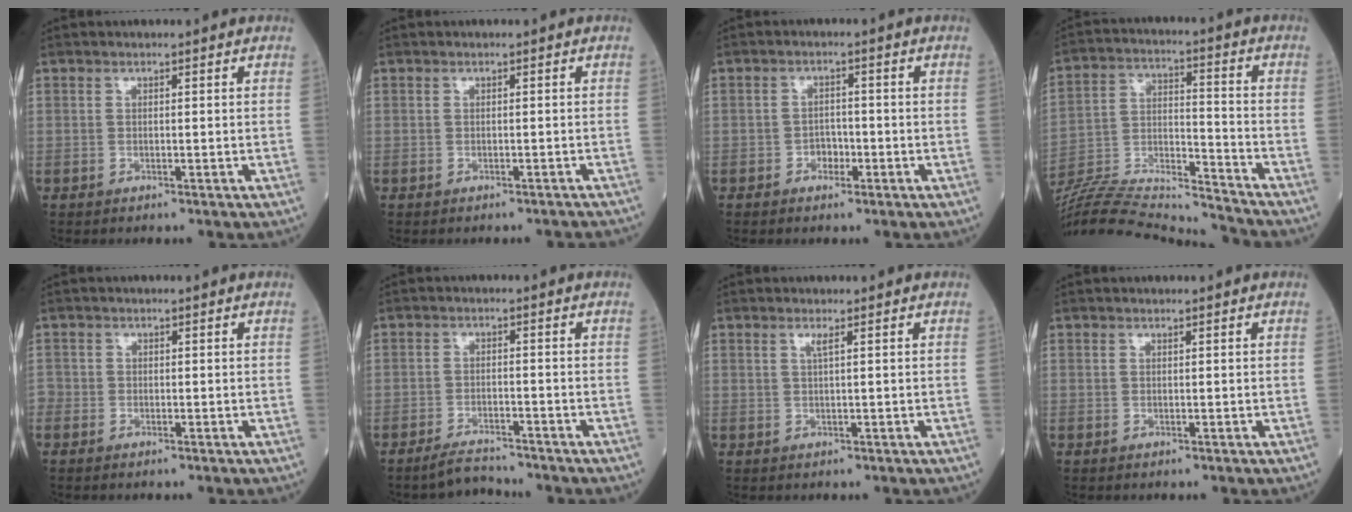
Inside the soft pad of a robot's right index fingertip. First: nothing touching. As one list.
[{"total": 2.5, "force": [-2.4, 0.2, 0.6], "torque": [-0.010, -0.008, -0.027]}, {"total": 2.3, "force": [-1.0, 1.6, 1.2], "torque": [-0.013, 0.008, -0.018]}, {"total": 21.9, "force": [-20.8, -0.5, 6.7], "torque": [-0.148, -0.010, -0.349]}, {"total": 1.4, "force": [-0.6, 1.2, 0.3], "torque": [-0.004, 0.003, -0.016]}, {"total": 3.1, "force": [-3.1, 0.2, 0.2], "torque": [-0.007, -0.013, -0.053]}, {"total": 1.1, "force": [0.5, -0.2, 0.9], "torque": [-0.025, -0.002, 0.011]}, {"total": 0.0}]